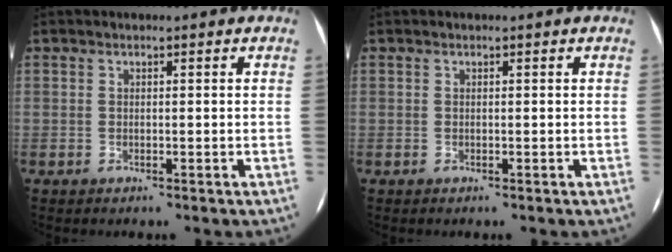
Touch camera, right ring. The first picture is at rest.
{"total": 0.0}